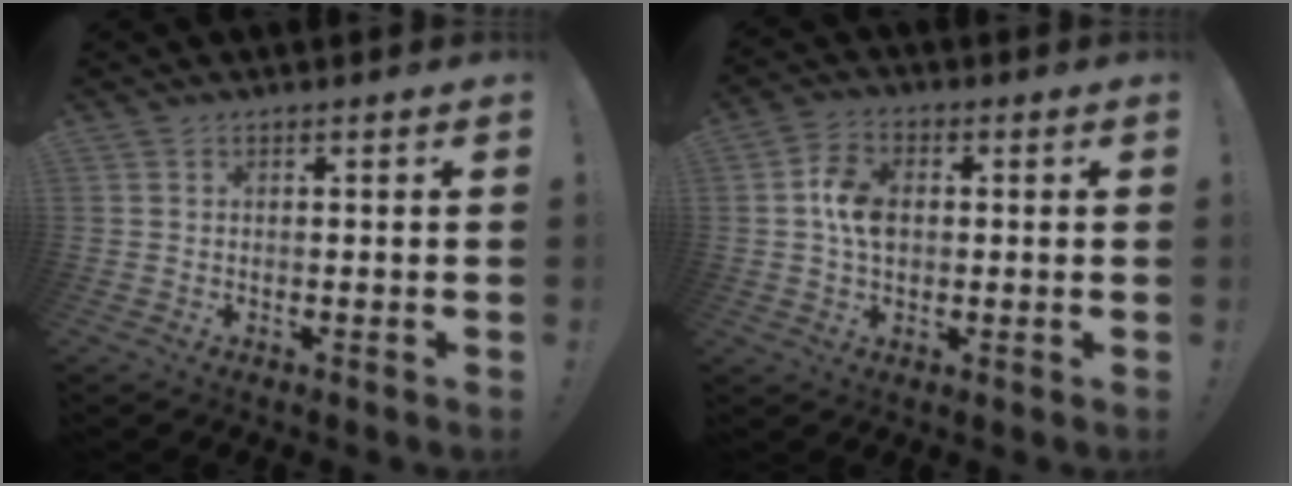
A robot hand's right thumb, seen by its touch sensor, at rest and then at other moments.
{"total": 8.1, "force": [0.3, 5.7, 5.8], "torque": [-0.098, 0.007, 0.007]}